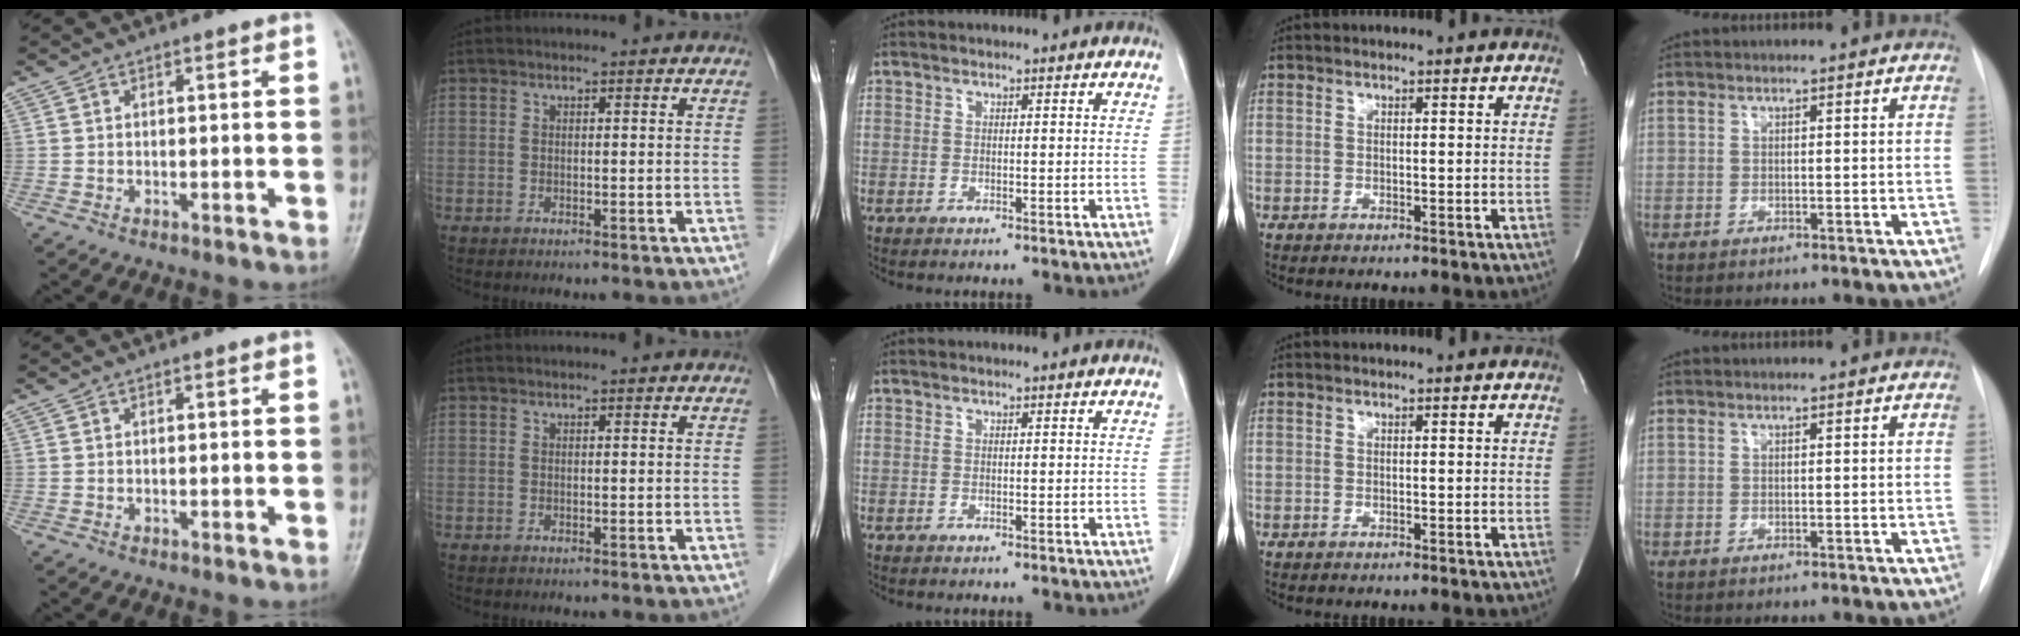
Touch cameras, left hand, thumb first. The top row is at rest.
{}